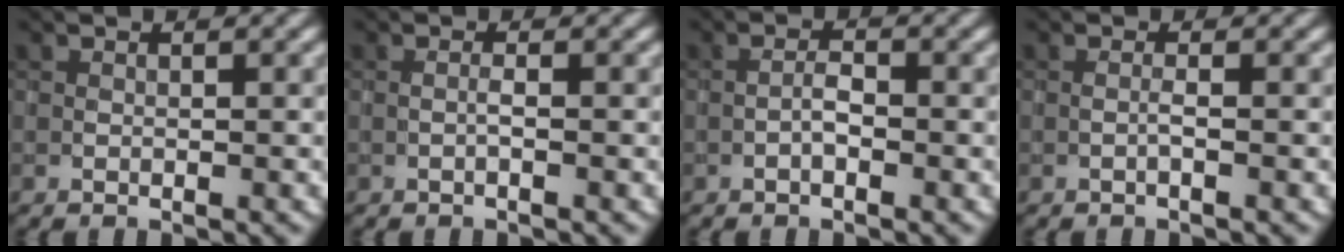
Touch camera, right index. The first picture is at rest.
{"total": 0.7, "force": [-0.2, 0.0, 0.6], "torque": [-0.013, 0.002, -0.005]}
{"total": 1.3, "force": [-0.6, 0.4, 1.1], "torque": [-0.022, 0.004, -0.013]}
{"total": 0.7, "force": [-0.3, 0.0, 0.6], "torque": [-0.013, 0.002, -0.007]}